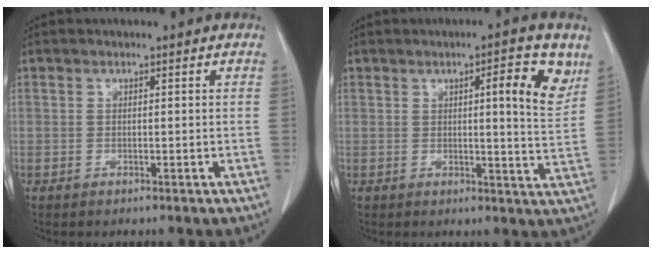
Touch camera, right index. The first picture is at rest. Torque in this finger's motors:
{"motor_torque": [0.09, 0.26, 0.12, 0.06]}